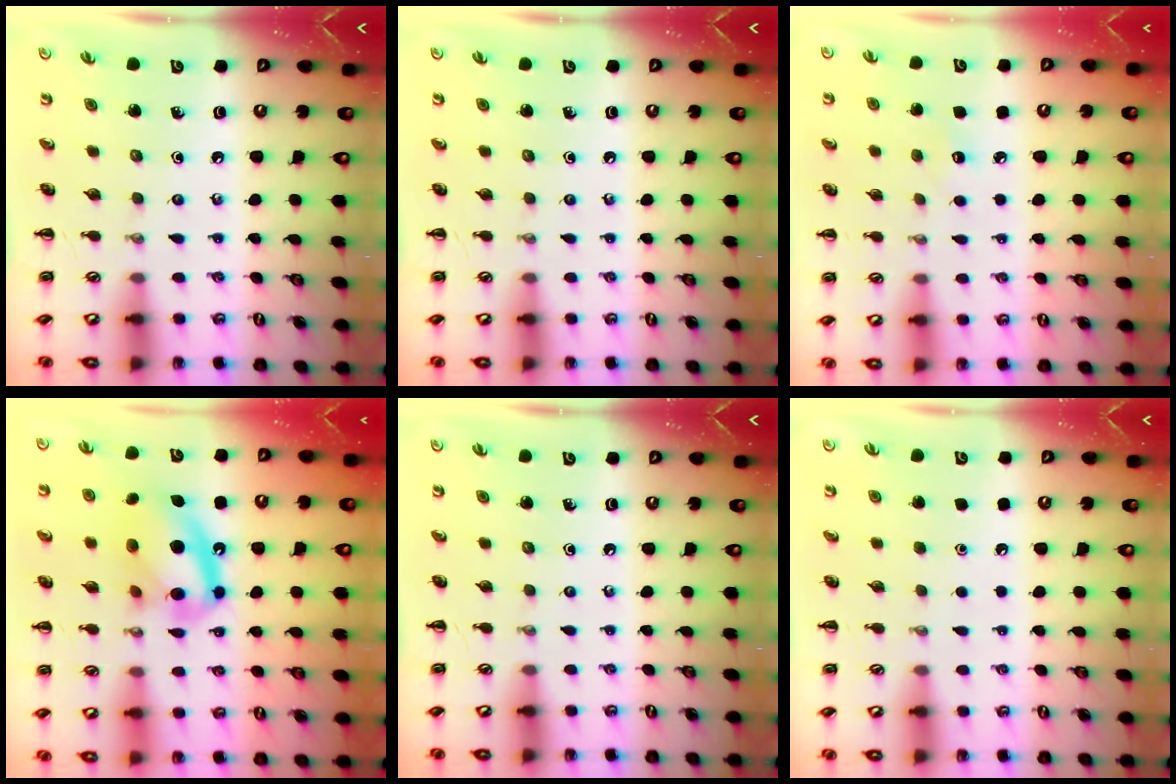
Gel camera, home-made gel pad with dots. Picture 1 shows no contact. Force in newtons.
{"total": 0.0}
{"total": 5.2, "press": 5.0, "slide": 1.3}
{"total": 15.2, "press": 14.8, "slide": 3.4}
{"total": 0.0}
{"total": 1.6, "press": 1.6, "slide": 0.1}